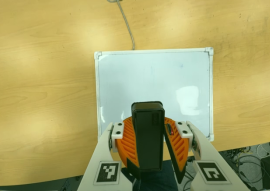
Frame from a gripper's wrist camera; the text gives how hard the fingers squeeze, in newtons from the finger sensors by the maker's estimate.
{"total": 9.8, "left": 10.0, "right": 9.7}